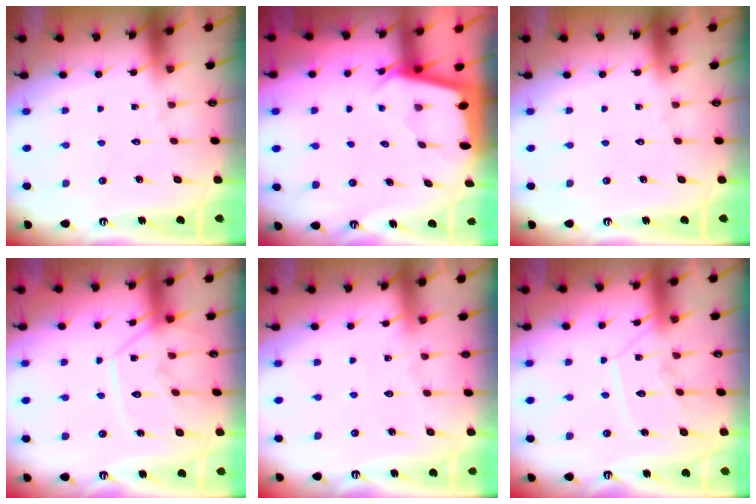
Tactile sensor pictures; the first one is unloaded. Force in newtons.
{"total": 2.0, "press": 1.9, "slide": 0.2}
{"total": 0.0}
{"total": 11.2, "press": 11.1, "slide": 0.8}
{"total": 4.3, "press": 4.2, "slide": 0.6}
{"total": 10.5, "press": 10.5, "slide": 0.4}